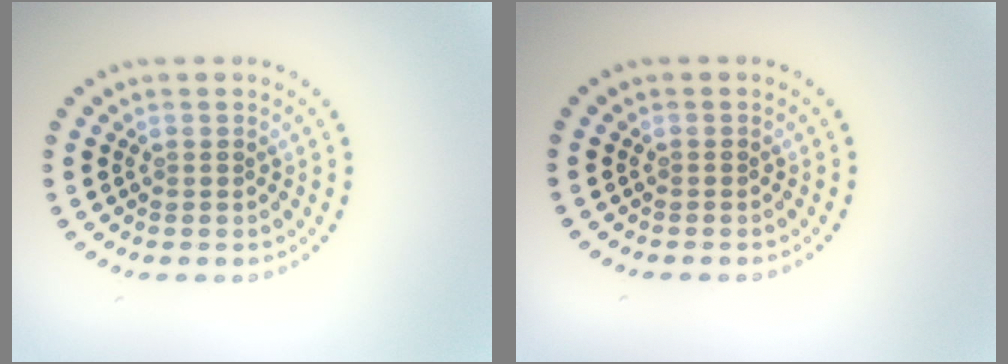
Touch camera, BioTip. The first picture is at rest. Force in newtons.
{"total": 0.0}